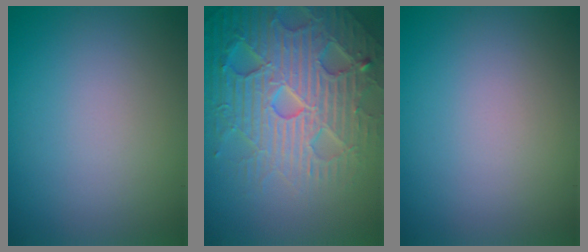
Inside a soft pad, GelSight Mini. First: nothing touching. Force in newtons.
{"total": 7.4, "press": 7.3, "slide": 1.5}
{"total": 0.0}